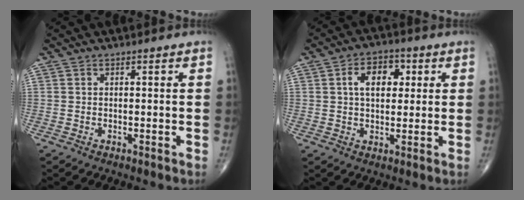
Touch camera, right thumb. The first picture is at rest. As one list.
[{"total": 7.9, "force": [2.0, 5.0, 5.8], "torque": [-0.067, 0.005, 0.026]}]